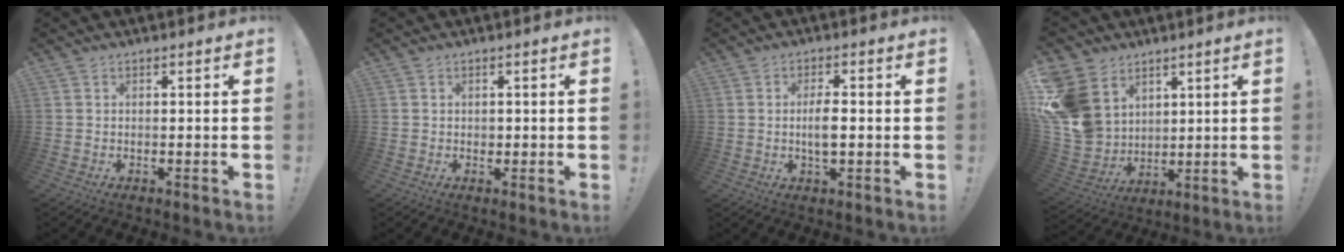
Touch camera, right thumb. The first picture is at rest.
{"total": 0.8, "force": [0.1, 0.8, 0.1], "torque": [0.005, 0.000, -0.001]}
{"total": 5.3, "force": [-0.6, 3.0, 4.3], "torque": [-0.070, 0.004, -0.014]}
{"total": 15.7, "force": [6.2, 12.8, 6.7], "torque": [-0.148, -0.032, 0.130]}